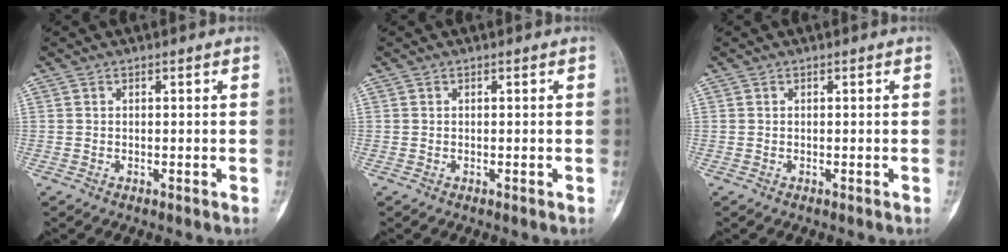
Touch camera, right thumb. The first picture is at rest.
{"total": 0.0}
{"total": 0.0}